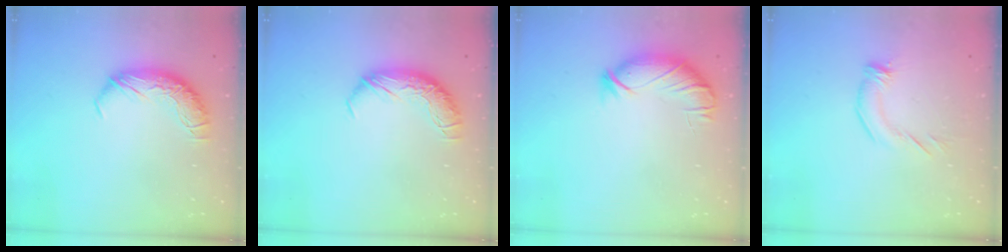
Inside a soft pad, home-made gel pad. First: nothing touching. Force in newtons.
{"total": 0.0}
{"total": 3.8, "press": 3.5, "slide": 1.5}
{"total": 2.4, "press": 2.3, "slide": 0.9}